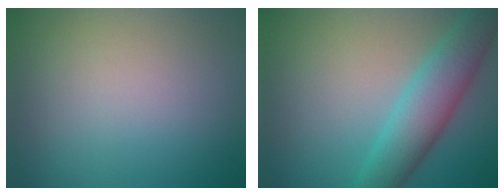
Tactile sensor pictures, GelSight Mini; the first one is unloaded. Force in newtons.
{"total": 5.9, "press": 5.9, "slide": 0.1}